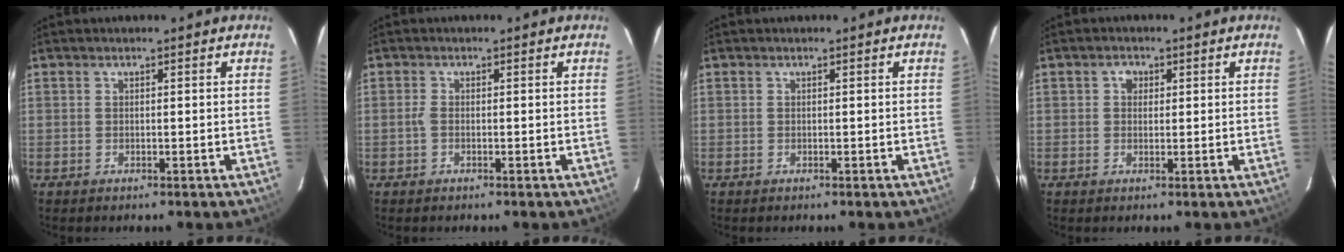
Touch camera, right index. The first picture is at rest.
{"total": 1.2, "force": [-0.3, 0.6, 1.0], "torque": [-0.022, 0.002, -0.007]}
{"total": 0.0}
{"total": 1.9, "force": [0.4, 1.7, 0.6], "torque": [-0.009, 0.009, 0.005]}